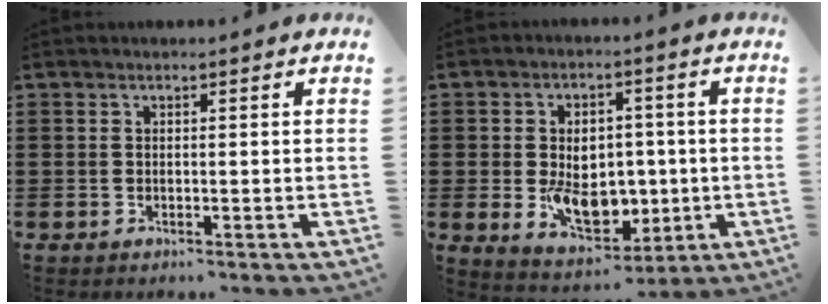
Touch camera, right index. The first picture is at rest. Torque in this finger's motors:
{"motor_torque": [1.26, 0.88, 1.05, 0.21]}